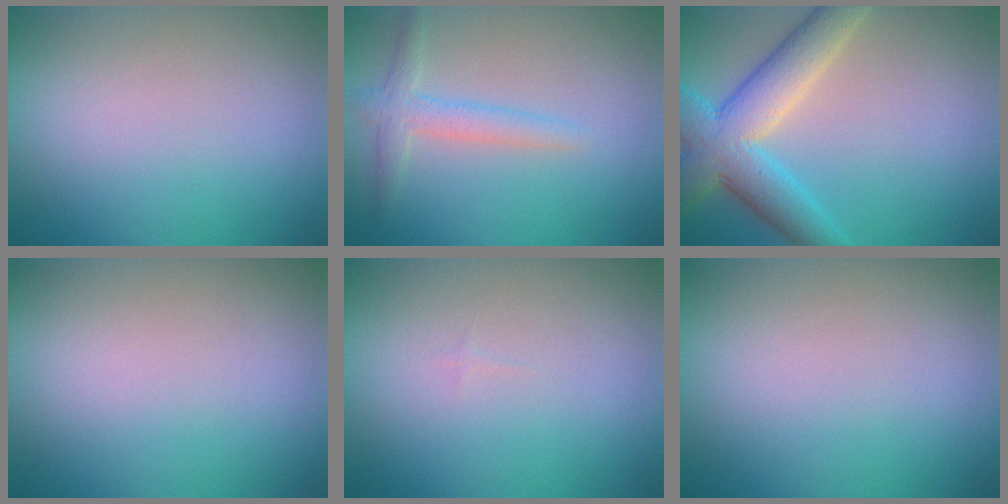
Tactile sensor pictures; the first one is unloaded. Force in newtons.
{"total": 2.3, "press": 2.3, "slide": 0.1}
{"total": 6.8, "press": 6.8, "slide": 0.3}
{"total": 0.0}
{"total": 0.0}
{"total": 0.0}